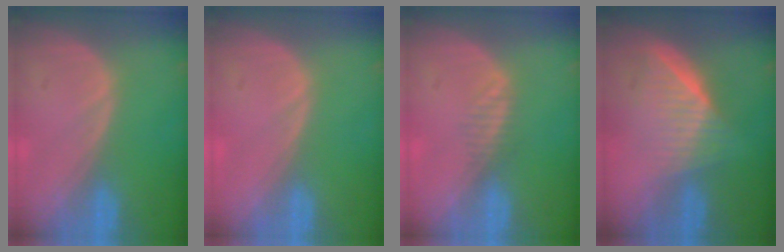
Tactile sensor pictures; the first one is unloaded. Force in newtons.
{"total": 0.6, "press": 0.1, "slide": 0.6}
{"total": 1.7, "press": 1.4, "slide": 1.0}
{"total": 6.7, "press": 6.0, "slide": 3.0}